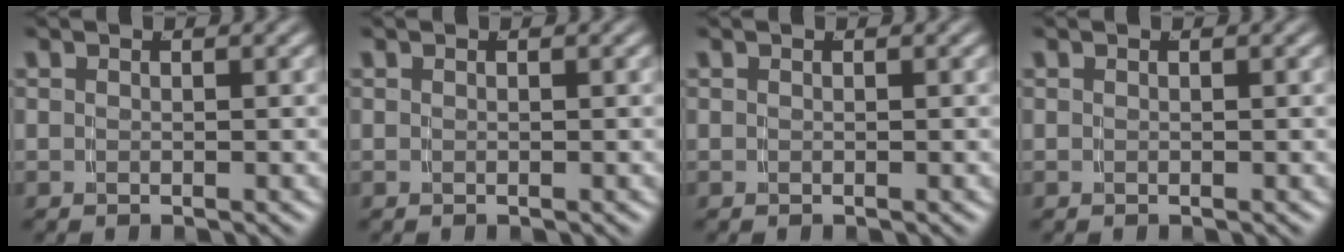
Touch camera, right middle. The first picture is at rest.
{"total": 0.0}
{"total": 0.0}
{"total": 0.0}